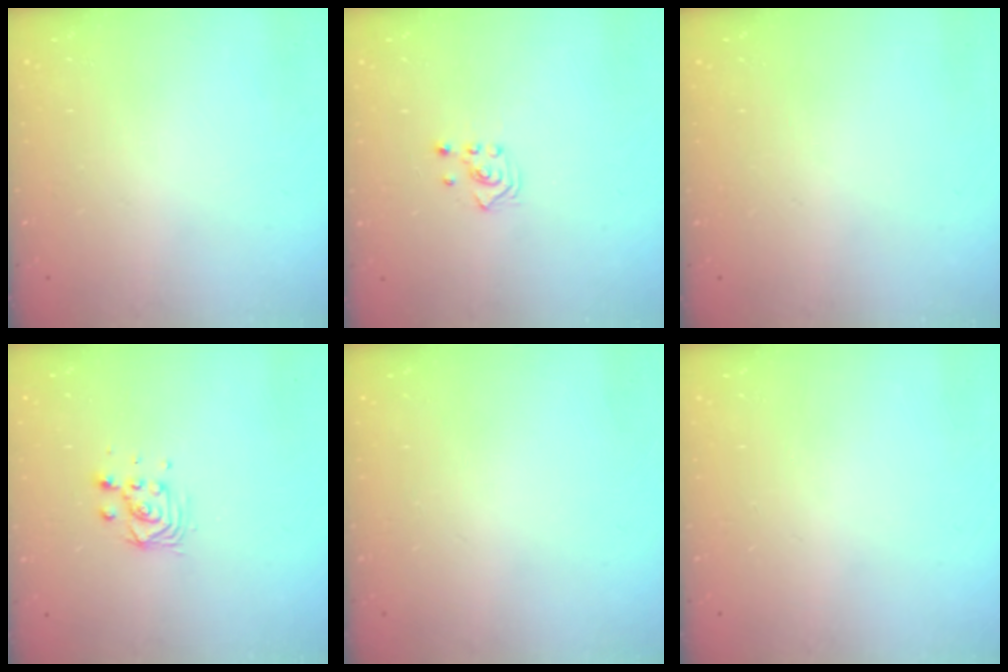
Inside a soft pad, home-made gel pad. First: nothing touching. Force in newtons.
{"total": 2.6, "press": 2.4, "slide": 0.9}
{"total": 0.0}
{"total": 4.9, "press": 4.9, "slide": 0.4}
{"total": 0.0}
{"total": 0.0}